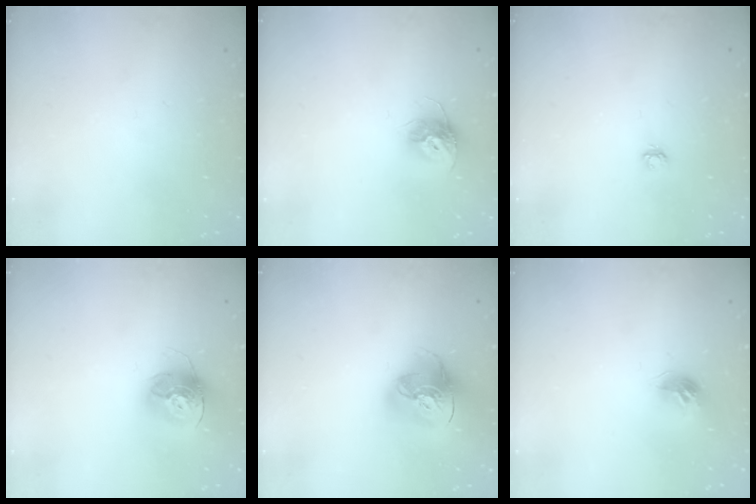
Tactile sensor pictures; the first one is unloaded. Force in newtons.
{"total": 10.3, "press": 10.3, "slide": 0.7}
{"total": 3.2, "press": 3.2, "slide": 0.3}
{"total": 14.8, "press": 14.7, "slide": 1.4}
{"total": 16.2, "press": 16.1, "slide": 1.7}
{"total": 8.6, "press": 8.6, "slide": 0.0}